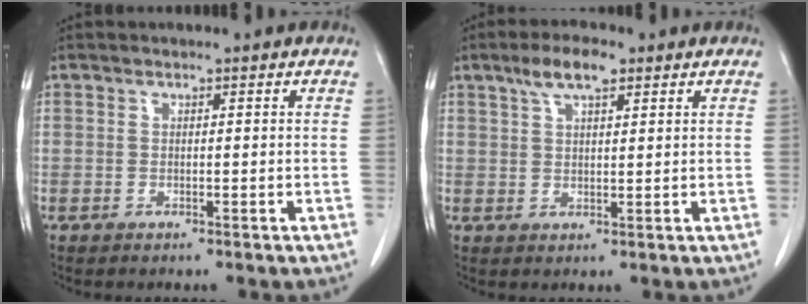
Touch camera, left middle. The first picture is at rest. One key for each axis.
{"total": 5.1, "fx": 3.2, "fy": 1.4, "fz": 3.7, "tx": -0.076, "ty": 0.012, "tz": 0.057}